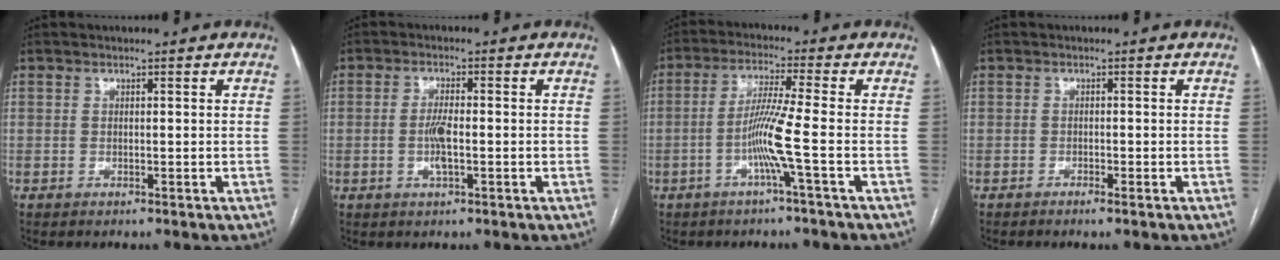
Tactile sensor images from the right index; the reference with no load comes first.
{"total": 3.6, "force": [-0.8, 0.8, 3.4], "torque": [-0.072, -0.003, -0.014]}
{"total": 6.9, "force": [-2.2, -1.6, 6.4], "torque": [-0.127, 0.001, -0.047]}
{"total": 1.1, "force": [-0.8, 0.0, 0.7], "torque": [-0.017, -0.001, -0.013]}